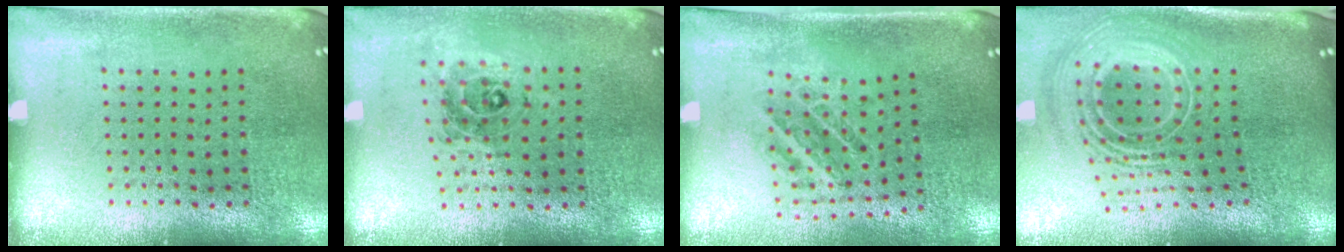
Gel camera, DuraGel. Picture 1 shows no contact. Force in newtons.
{"total": 0.6, "press": 0.6, "slide": 0.2}
{"total": 1.1, "press": 1.1, "slide": 0.2}
{"total": 3.0, "press": 1.9, "slide": 2.3}